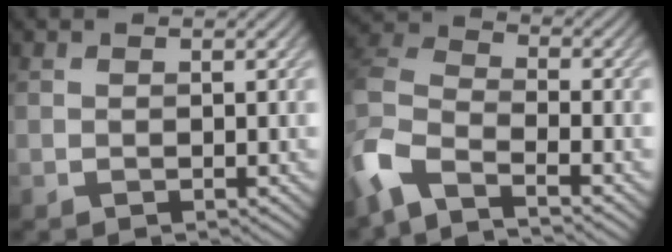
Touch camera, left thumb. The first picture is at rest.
{"total": 8.3, "force": [-5.7, 3.1, 5.1], "torque": [-0.119, -0.011, -0.128]}